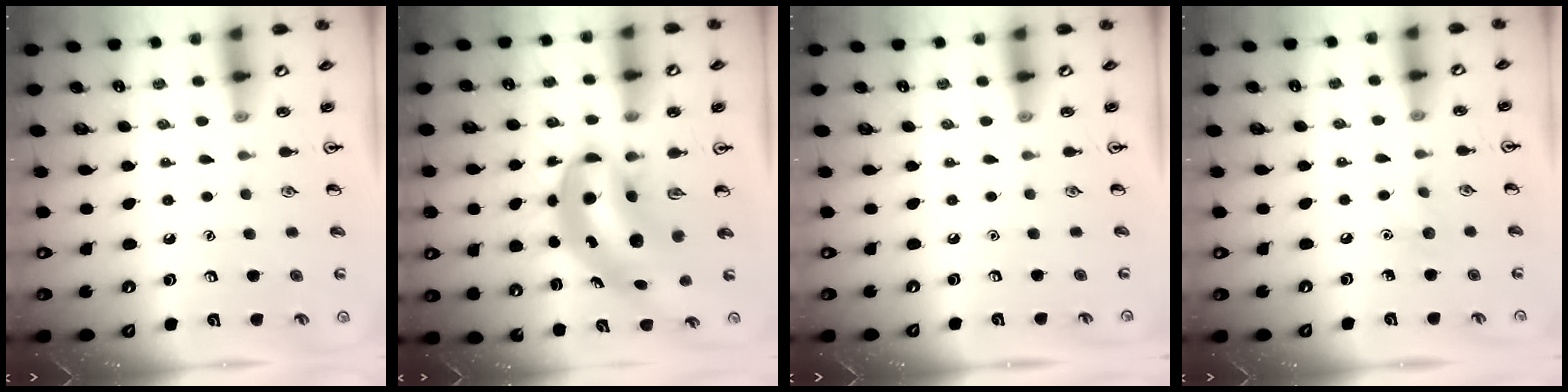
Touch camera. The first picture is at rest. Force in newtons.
{"total": 8.1, "press": 7.7, "slide": 2.3}
{"total": 0.0}
{"total": 4.7, "press": 4.4, "slide": 1.6}